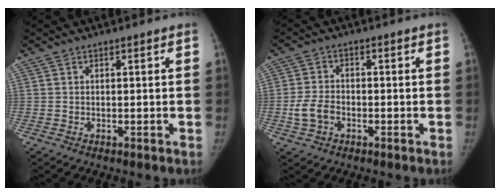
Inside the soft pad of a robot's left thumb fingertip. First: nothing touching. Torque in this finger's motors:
{"motor_torque": [-0.36, 0.44, 0.27, 0.07, 0.02]}